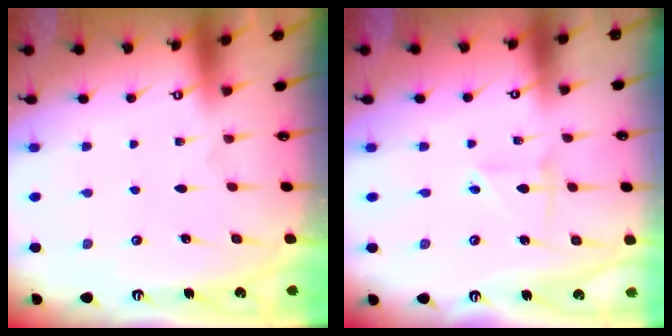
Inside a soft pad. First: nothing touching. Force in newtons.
{"total": 2.6, "press": 2.6, "slide": 0.5}